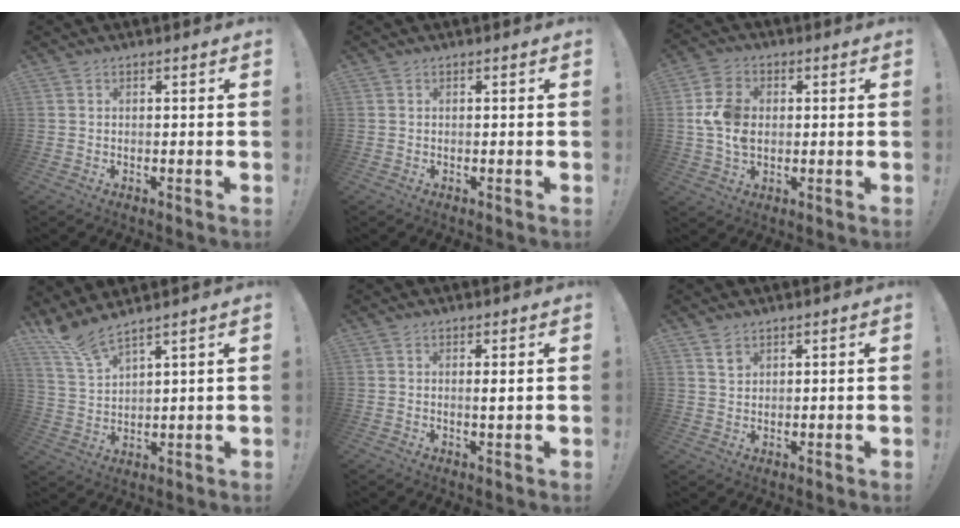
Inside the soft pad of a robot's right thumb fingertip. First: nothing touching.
{"total": 0.0}
{"total": 10.4, "force": [0.3, 7.6, 7.0], "torque": [-0.137, 0.010, 0.010]}
{"total": 7.4, "force": [6.6, 0.7, 3.3], "torque": [-0.077, -0.037, 0.123]}
{"total": 1.3, "force": [0.4, -0.2, 1.2], "torque": [-0.015, -0.007, 0.003]}
{"total": 2.9, "force": [2.1, 1.7, 0.9], "torque": [0.001, -0.017, 0.036]}